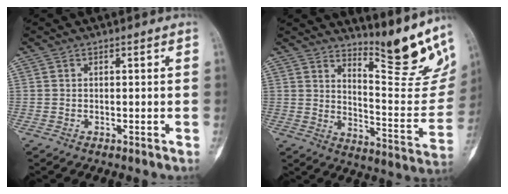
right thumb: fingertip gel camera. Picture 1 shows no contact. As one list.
[{"total": 14.1, "force": [12.3, 1.5, 6.6], "torque": [-0.064, -0.120, 0.188]}]